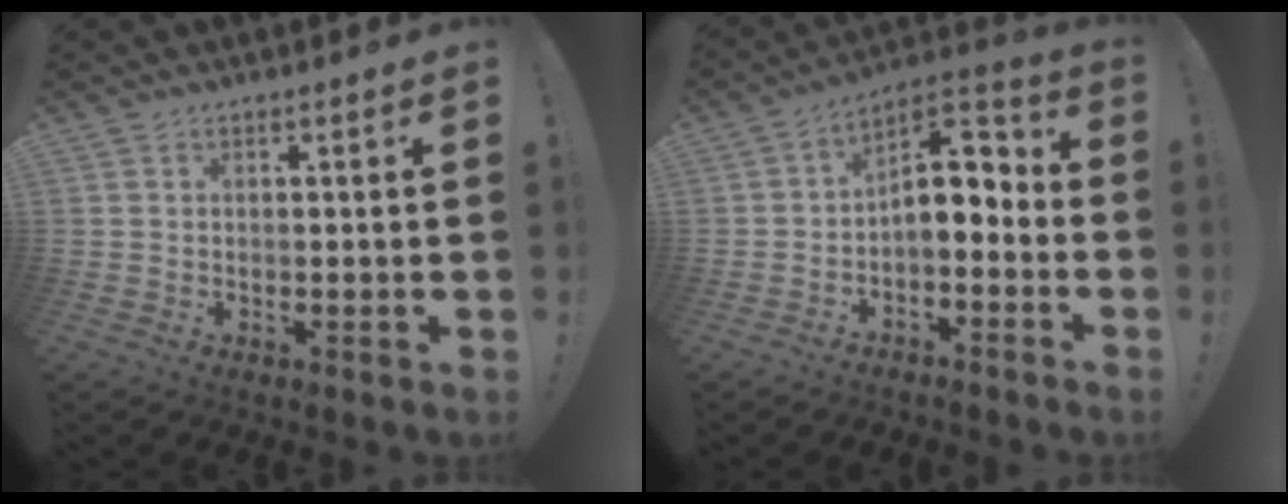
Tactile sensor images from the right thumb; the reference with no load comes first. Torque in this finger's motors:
{"motor_torque": [1.76, 1.72, 1.20, -1.03, 0.10]}